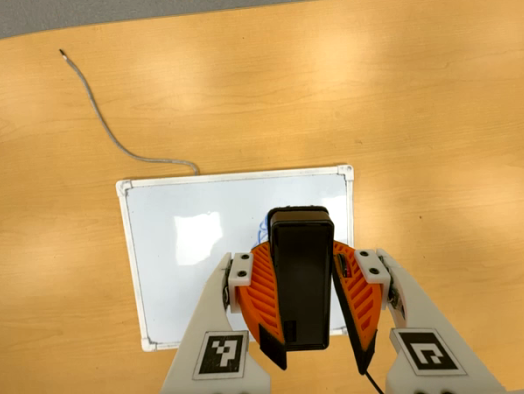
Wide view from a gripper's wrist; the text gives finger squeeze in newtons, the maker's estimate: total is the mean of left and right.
{"total": 11.5, "left": 10.6, "right": 12.3}